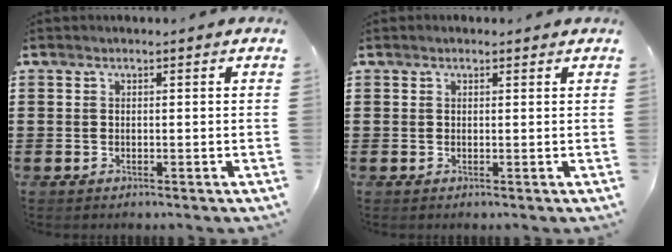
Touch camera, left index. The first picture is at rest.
{"total": 0.5, "force": [0.3, 0.4, 0.2], "torque": [-0.004, 0.003, 0.006]}